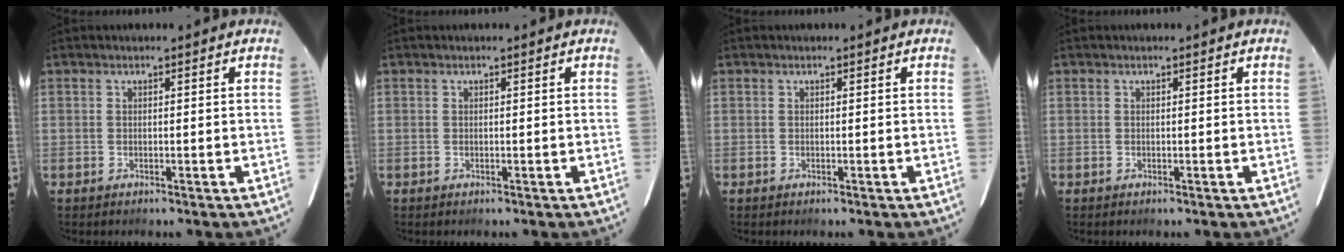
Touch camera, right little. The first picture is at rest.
{"total": 0.0}
{"total": 0.0}
{"total": 0.0}